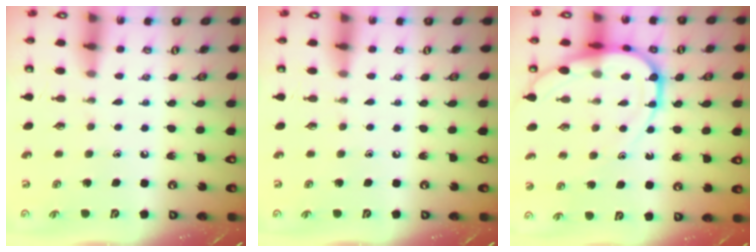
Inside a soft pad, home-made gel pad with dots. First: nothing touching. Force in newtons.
{"total": 0.0}
{"total": 12.5, "press": 12.5, "slide": 1.1}